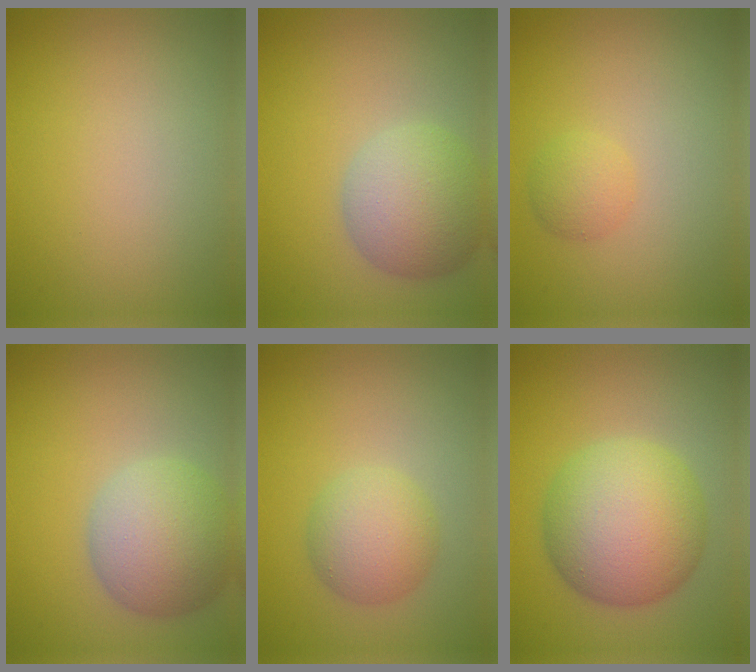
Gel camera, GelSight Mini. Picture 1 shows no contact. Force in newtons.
{"total": 6.3, "press": 6.2, "slide": 0.4}
{"total": 1.7, "press": 1.7, "slide": 0.1}
{"total": 7.0, "press": 6.9, "slide": 0.6}
{"total": 4.0, "press": 4.0, "slide": 0.1}
{"total": 9.4, "press": 9.4, "slide": 0.2}